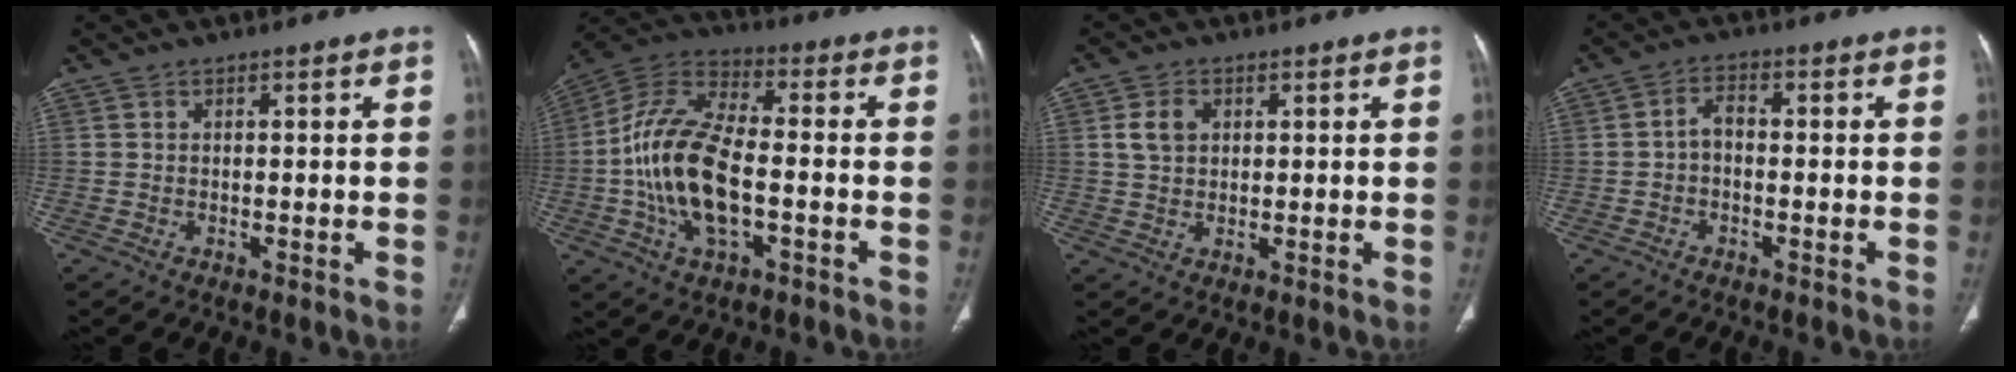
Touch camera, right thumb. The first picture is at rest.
{"total": 16.8, "force": [-3.0, 7.9, 14.5], "torque": [-0.292, 0.029, -0.060]}
{"total": 4.1, "force": [1.2, 3.1, 2.5], "torque": [-0.043, 0.003, 0.024]}
{"total": 2.9, "force": [-0.6, 1.8, 2.3], "torque": [-0.033, 0.016, -0.019]}